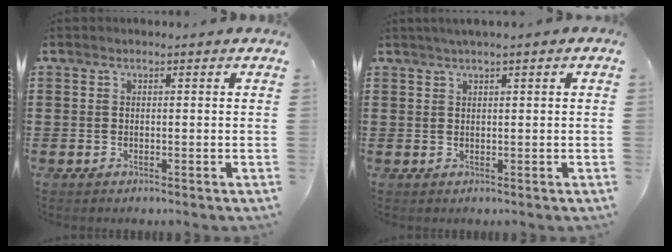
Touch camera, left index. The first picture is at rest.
{"total": 1.1, "force": [0.7, -0.1, 0.9], "torque": [-0.016, 0.000, 0.012]}